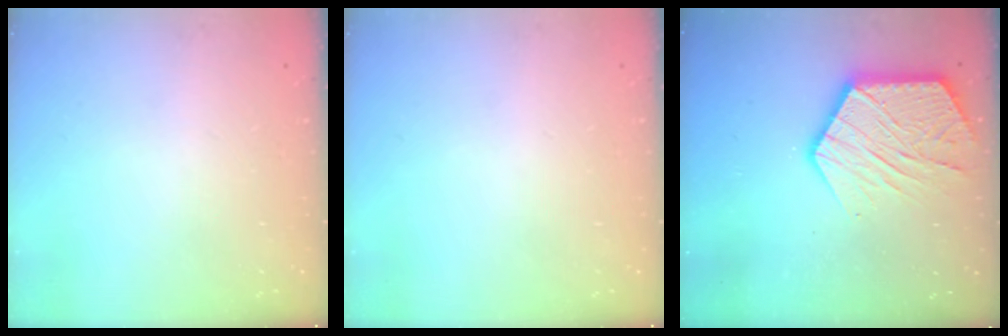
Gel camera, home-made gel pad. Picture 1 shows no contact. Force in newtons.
{"total": 0.0}
{"total": 17.4, "press": 17.4, "slide": 1.2}